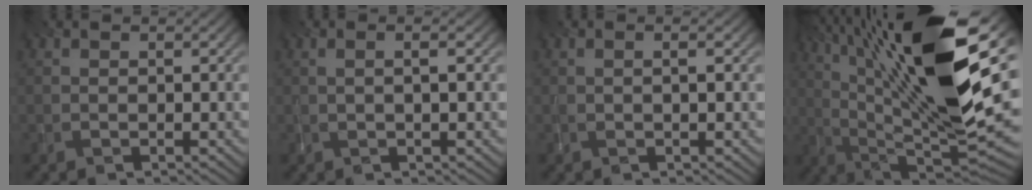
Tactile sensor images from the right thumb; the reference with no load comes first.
{"total": 2.1, "force": [0.1, 0.0, 2.1], "torque": [-0.028, 0.004, 0.000]}
{"total": 1.4, "force": [0.0, -0.1, 1.4], "torque": [-0.021, 0.005, -0.001]}
{"total": 19.4, "force": [7.3, 6.0, 17.0], "torque": [-0.284, 0.025, 0.121]}